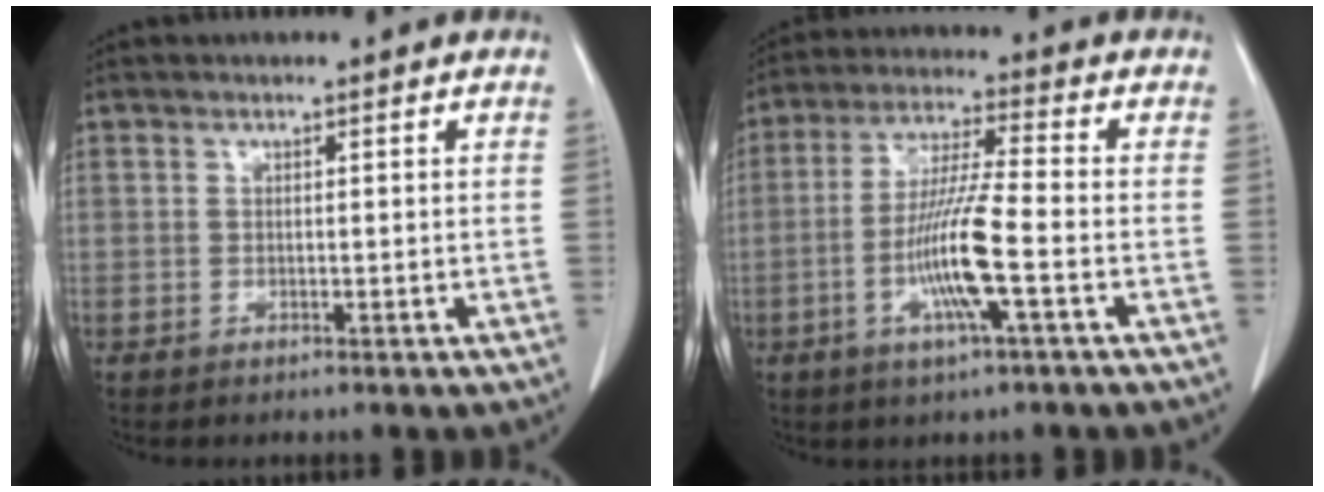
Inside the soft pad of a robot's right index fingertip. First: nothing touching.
{"total": 10.6, "force": [-3.1, 0.0, 10.1], "torque": [-0.200, -0.007, -0.062]}